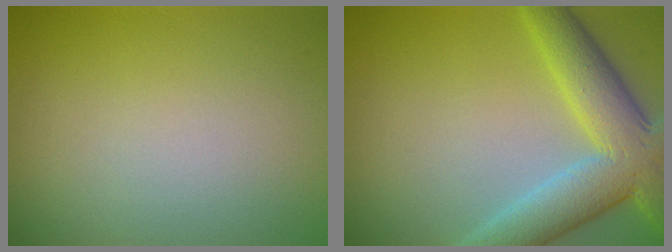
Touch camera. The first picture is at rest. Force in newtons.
{"total": 8.2, "press": 8.1, "slide": 0.6}